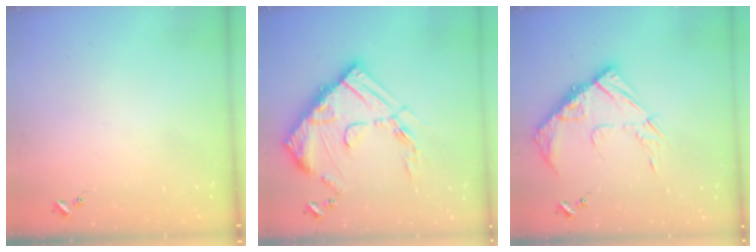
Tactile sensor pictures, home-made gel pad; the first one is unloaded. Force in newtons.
{"total": 21.5, "press": 21.4, "slide": 1.6}
{"total": 13.4, "press": 13.4, "slide": 1.0}